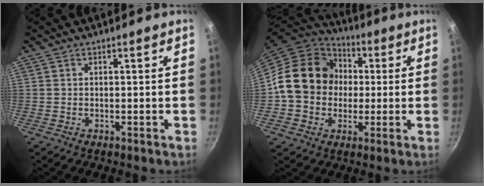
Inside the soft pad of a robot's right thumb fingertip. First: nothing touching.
{"total": 17.4, "force": [1.0, 14.8, 9.1], "torque": [-0.123, 0.030, 0.007]}